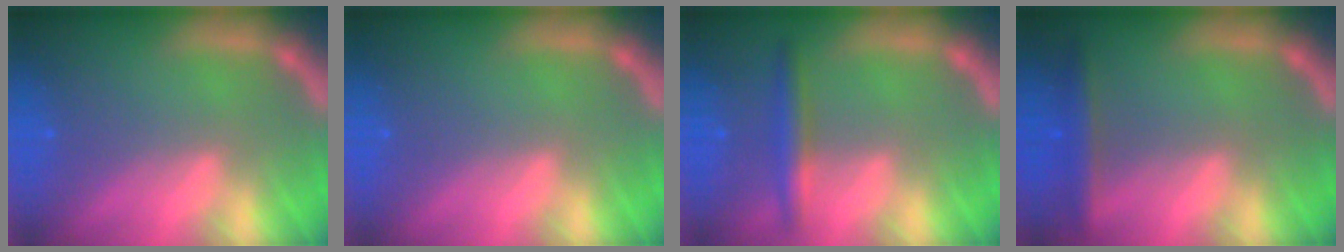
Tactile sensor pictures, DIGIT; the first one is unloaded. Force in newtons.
{"total": 0.0}
{"total": 3.0}
{"total": 2.9}